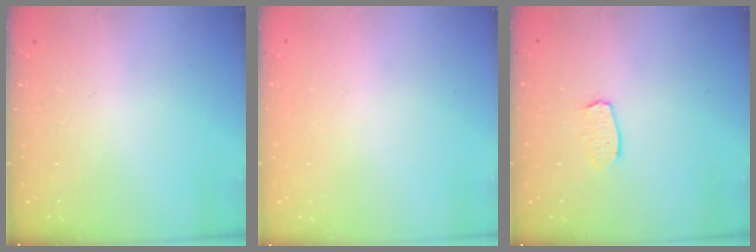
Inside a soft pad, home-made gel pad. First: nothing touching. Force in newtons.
{"total": 0.0}
{"total": 5.8, "press": 5.8, "slide": 0.4}